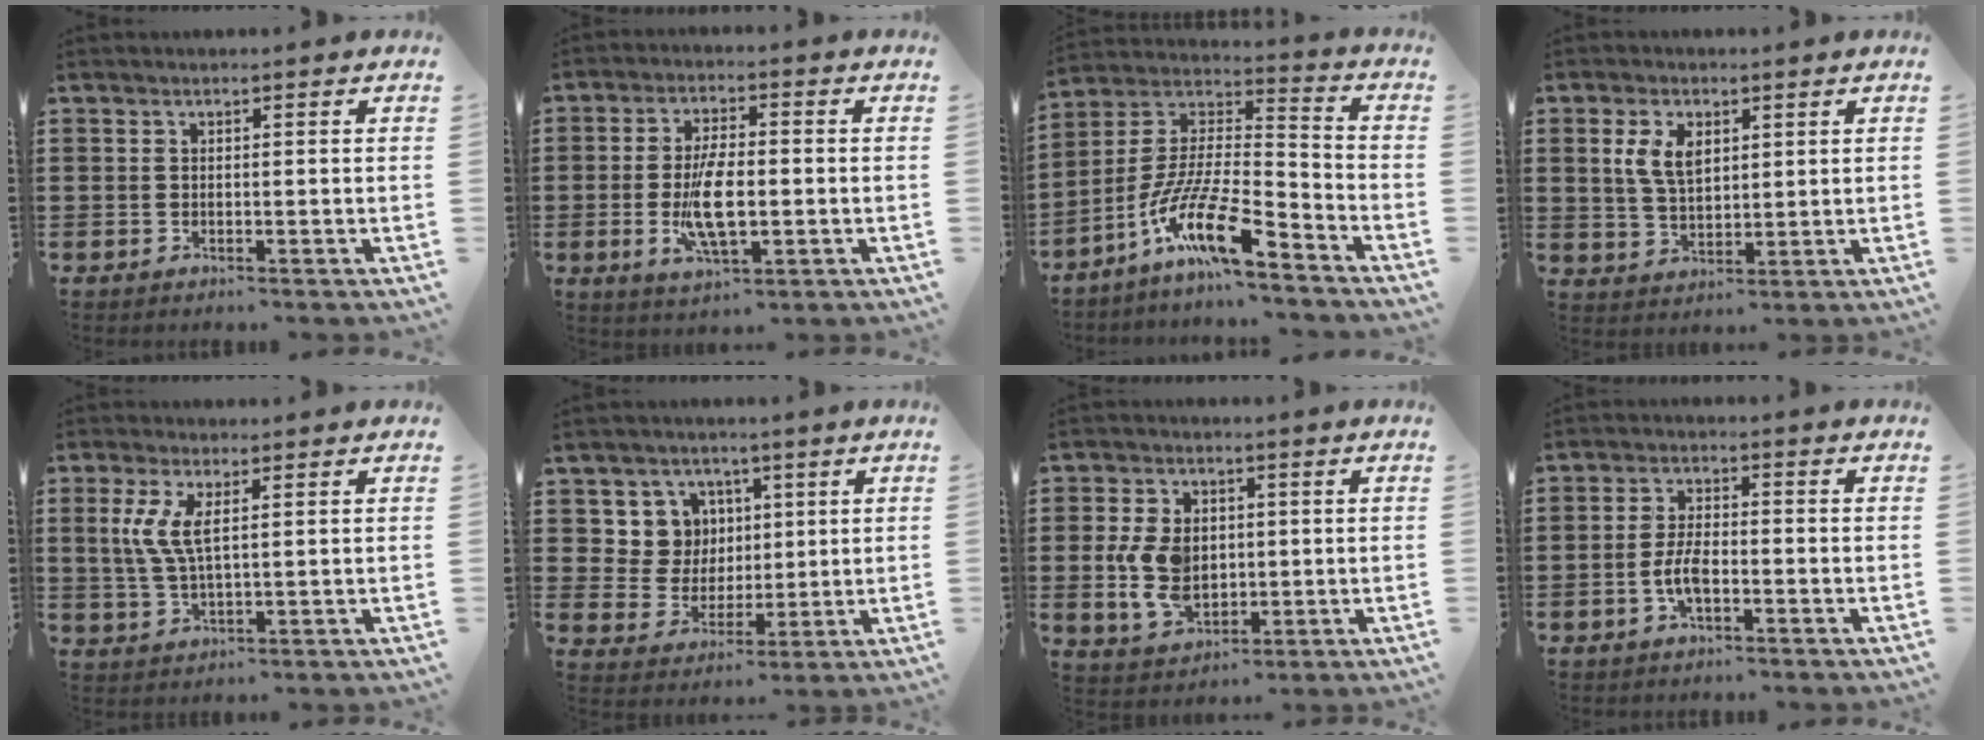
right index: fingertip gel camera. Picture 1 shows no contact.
{"total": 8.8, "force": [-1.4, 3.5, 8.0], "torque": [-0.168, -0.006, -0.028]}
{"total": 13.7, "force": [-9.3, 2.4, 9.8], "torque": [-0.202, 0.003, -0.179]}
{"total": 5.5, "force": [1.8, 3.2, 4.1], "torque": [-0.090, 0.012, 0.030]}
{"total": 5.7, "force": [1.6, 2.2, 5.0], "torque": [-0.120, 0.001, 0.022]}
{"total": 7.4, "force": [2.9, 6.7, 1.2], "torque": [-0.056, 0.004, 0.057]}
{"total": 8.6, "force": [0.1, 5.9, 6.2], "torque": [-0.157, 0.008, -0.002]}
{"total": 4.7, "force": [-1.4, 2.1, 3.9], "torque": [-0.098, -0.002, -0.033]}